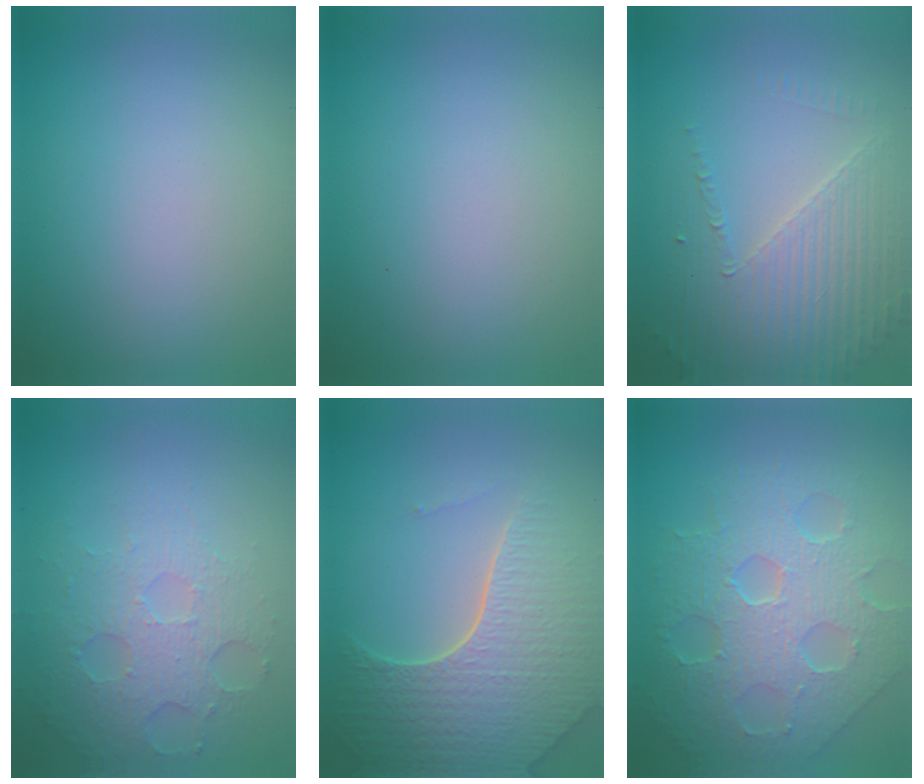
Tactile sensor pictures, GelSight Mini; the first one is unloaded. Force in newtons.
{"total": 0.0}
{"total": 4.4, "press": 3.9, "slide": 2.2}
{"total": 5.0, "press": 3.4, "slide": 3.7}
{"total": 8.2, "press": 5.8, "slide": 5.8}
{"total": 8.8, "press": 6.1, "slide": 6.4}